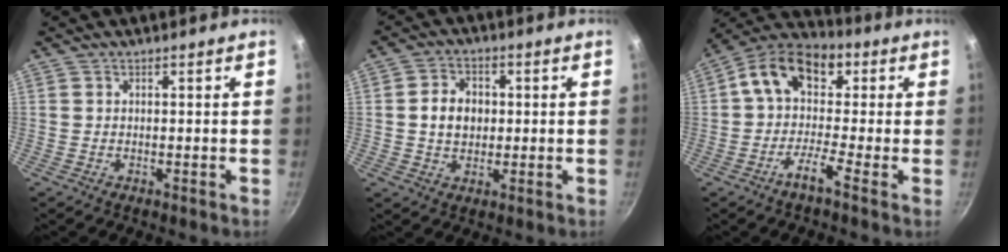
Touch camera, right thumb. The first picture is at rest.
{"total": 6.5, "force": [0.3, 5.2, 3.9], "torque": [-0.043, 0.008, 0.002]}
{"total": 11.7, "force": [-0.1, 7.2, 9.2], "torque": [-0.142, 0.044, -0.030]}